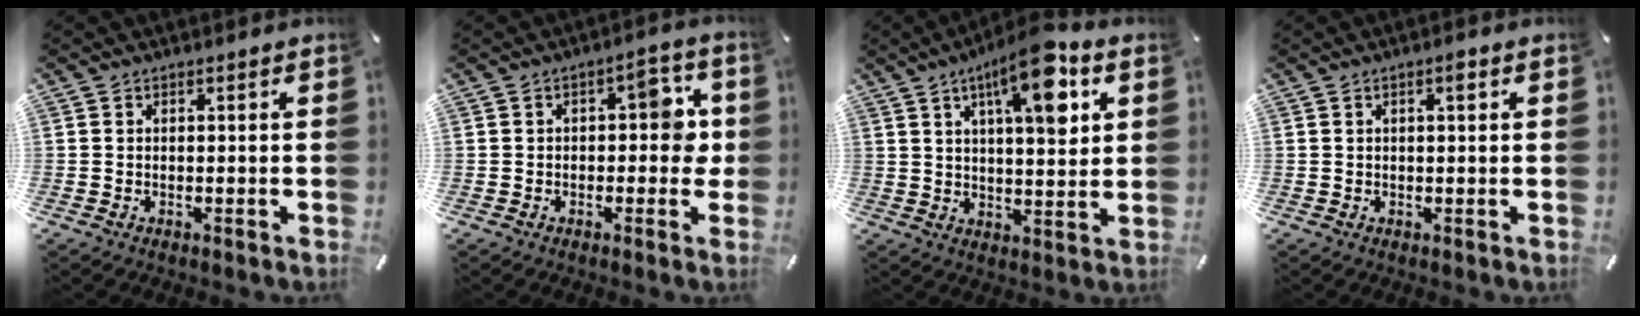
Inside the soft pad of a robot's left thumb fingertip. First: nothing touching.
{"total": 7.4, "force": [0.6, 4.1, 6.2], "torque": [-0.066, 0.001, -0.001]}
{"total": 15.1, "force": [7.2, 5.1, 12.2], "torque": [-0.185, -0.028, 0.112]}
{"total": 2.3, "force": [0.8, 0.7, 2.0], "torque": [-0.032, 0.003, 0.010]}